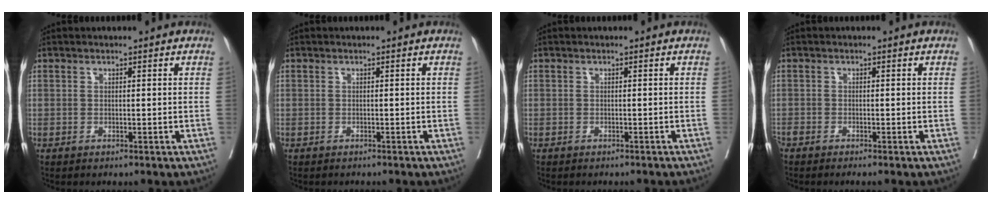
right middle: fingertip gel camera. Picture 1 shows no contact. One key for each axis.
{"total": 0.9, "fx": -0.9, "fy": 0.2, "fz": 0.2, "tx": -0.008, "ty": -0.002, "tz": -0.014}
{"total": 2.4, "fx": -2.3, "fy": 0.5, "fz": 0.6, "tx": -0.011, "ty": -0.003, "tz": -0.028}
{"total": 1.5, "fx": -1.4, "fy": -0.2, "fz": 0.6, "tx": -0.011, "ty": -0.003, "tz": -0.028}